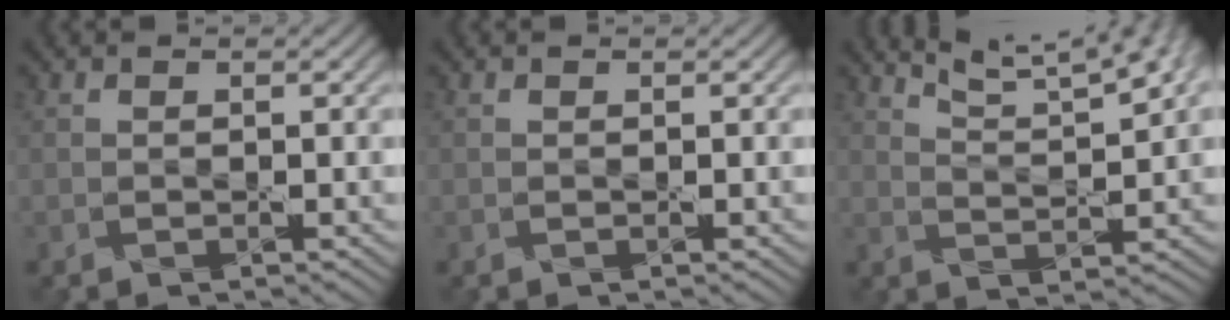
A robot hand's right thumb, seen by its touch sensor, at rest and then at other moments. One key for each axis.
{"total": 0.0}
{"total": 8.2, "fx": 6.3, "fy": 1.6, "fz": 5.1, "tx": -0.087, "ty": 0.003, "tz": 0.095}